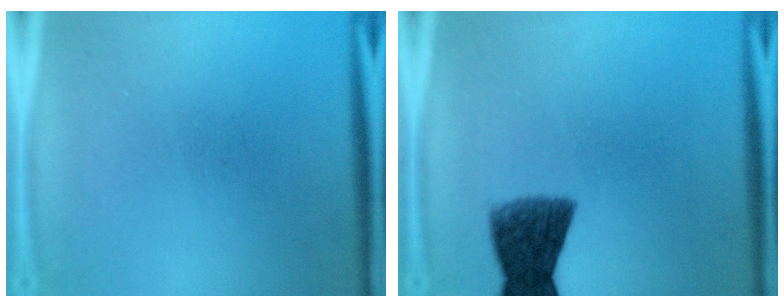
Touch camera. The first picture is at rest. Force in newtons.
{"total": 8.2}